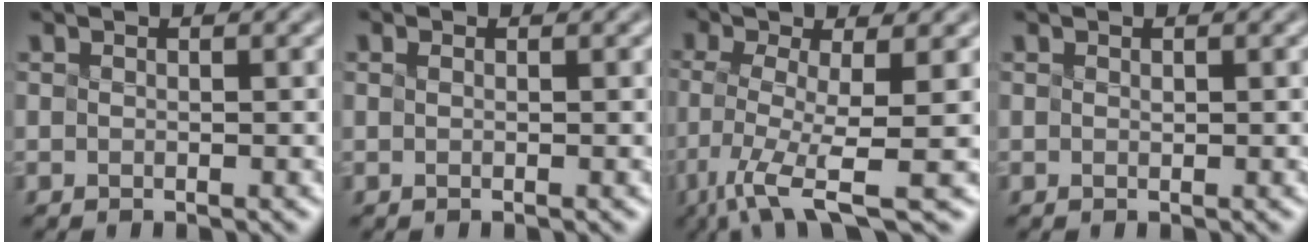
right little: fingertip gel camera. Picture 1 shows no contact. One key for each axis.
{"total": 1.0, "fx": -0.6, "fy": -0.5, "fz": -0.6, "tx": 0.006, "ty": -0.014, "tz": 0.000}
{"total": 5.2, "fx": -3.0, "fy": -0.1, "fz": 4.2, "tx": -0.092, "ty": -0.015, "tz": -0.028}
{"total": 0.7, "fx": -0.1, "fy": -0.5, "fz": -0.4, "tx": 0.001, "ty": -0.009, "tz": 0.010}